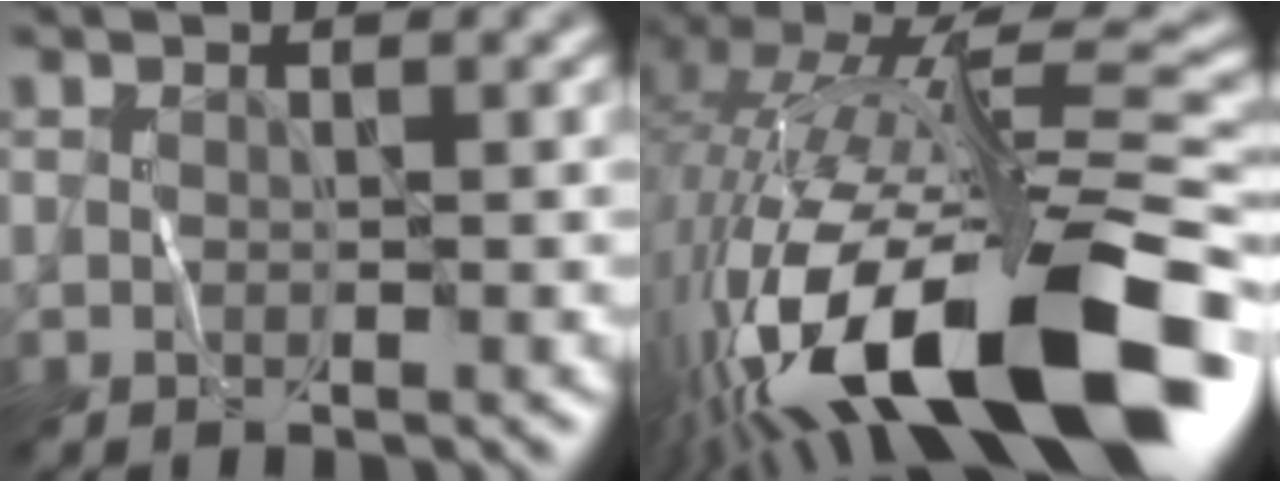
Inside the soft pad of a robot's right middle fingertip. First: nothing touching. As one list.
[{"total": 18.5, "force": [-7.1, 6.4, 15.8], "torque": [-0.286, -0.005, -0.117]}]